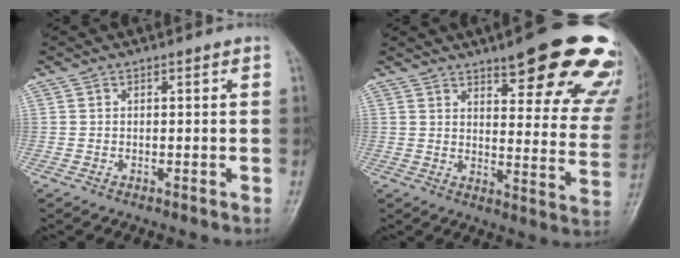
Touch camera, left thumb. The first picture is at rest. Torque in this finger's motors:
{"motor_torque": [1.63, 1.63, 1.45, -1.32, 0.07]}